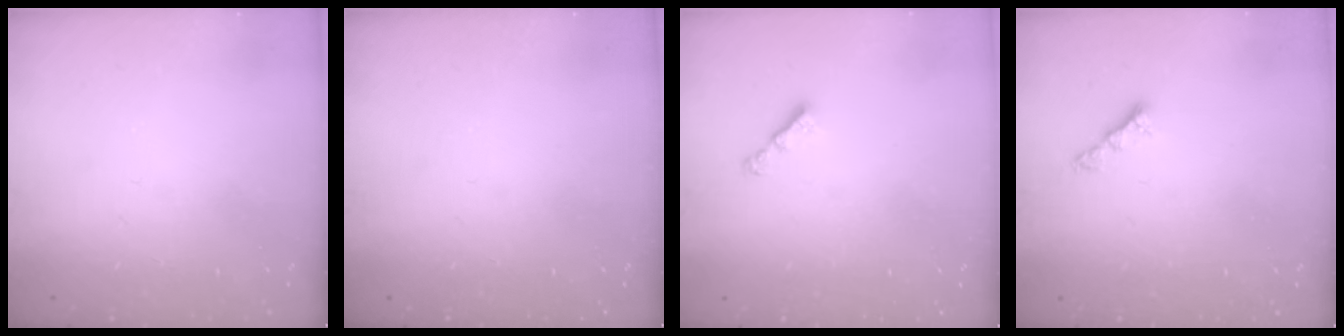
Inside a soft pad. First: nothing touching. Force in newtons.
{"total": 0.0}
{"total": 2.9, "press": 2.8, "slide": 0.6}
{"total": 4.1, "press": 4.1, "slide": 0.5}